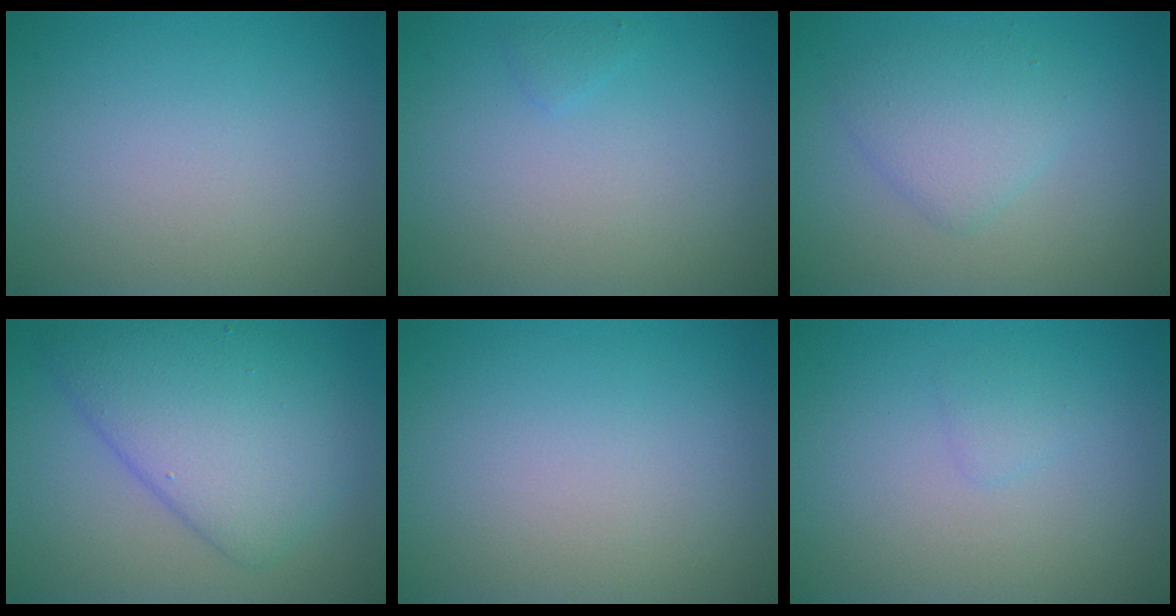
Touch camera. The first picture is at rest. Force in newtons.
{"total": 0.6, "press": 0.6, "slide": 0.0}
{"total": 2.9, "press": 2.9, "slide": 0.0}
{"total": 7.0, "press": 7.0, "slide": 0.3}
{"total": 0.0}
{"total": 0.8, "press": 0.8, "slide": 0.0}